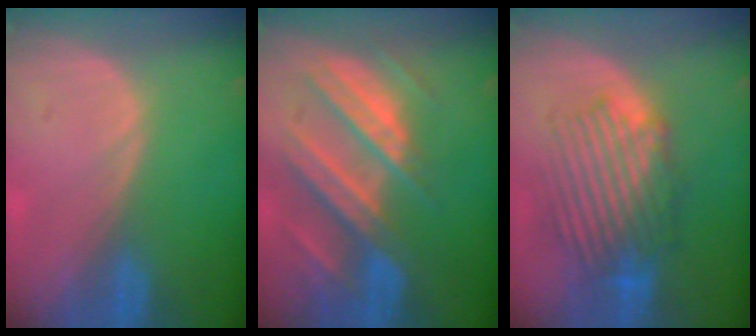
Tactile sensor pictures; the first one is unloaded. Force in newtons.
{"total": 10.4, "press": 9.1, "slide": 4.9}
{"total": 8.9, "press": 8.6, "slide": 2.4}